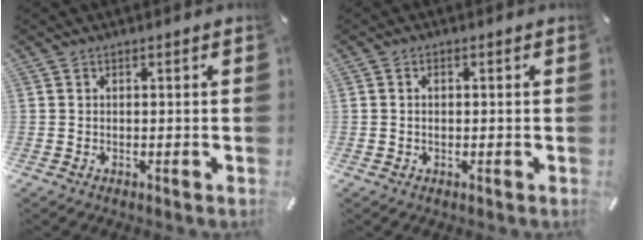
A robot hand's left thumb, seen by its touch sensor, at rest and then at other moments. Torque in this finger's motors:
{"motor_torque": [0.04, -0.51, 0.05, 0.10, -0.01]}